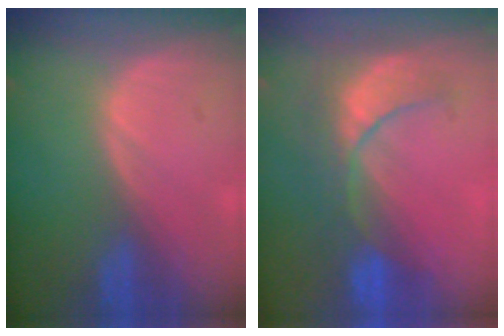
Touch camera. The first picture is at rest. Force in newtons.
{"total": 8.0, "press": 7.9, "slide": 1.3}